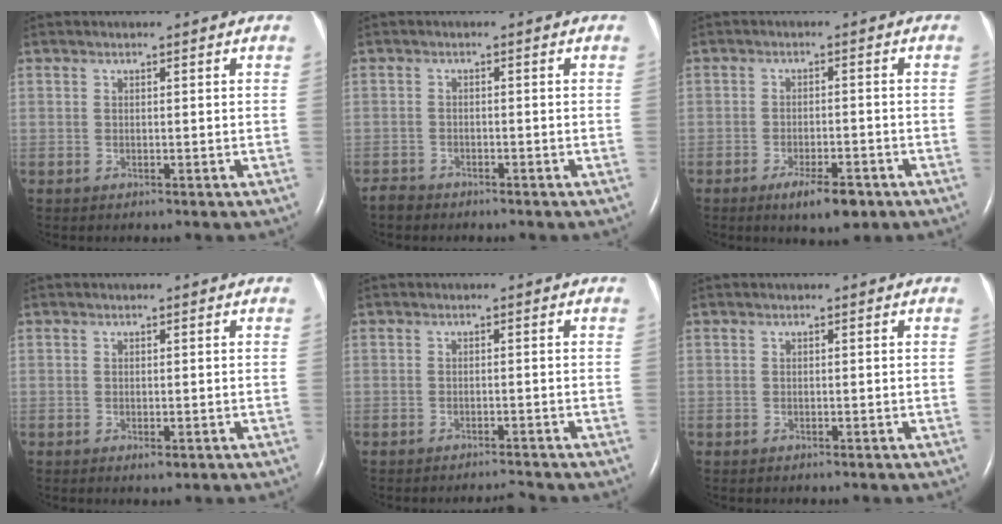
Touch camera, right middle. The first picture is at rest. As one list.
[{"total": 1.8, "force": [-1.7, 0.7, 0.0], "torque": [-0.005, 0.000, -0.029]}, {"total": 5.7, "force": [-3.6, 1.6, 4.1], "torque": [-0.072, -0.007, -0.051]}, {"total": 0.8, "force": [-0.3, 0.4, 0.7], "torque": [-0.011, -0.003, -0.002]}, {"total": 1.6, "force": [-1.6, -0.4, 0.0], "torque": [-0.004, -0.009, -0.022]}, {"total": 0.0}]